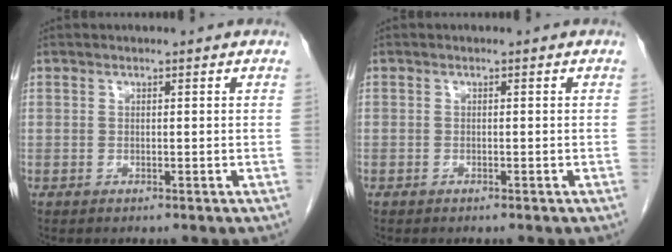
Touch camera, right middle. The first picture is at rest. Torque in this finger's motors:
{"motor_torque": [0.80, -1.13, -0.03, -0.14]}